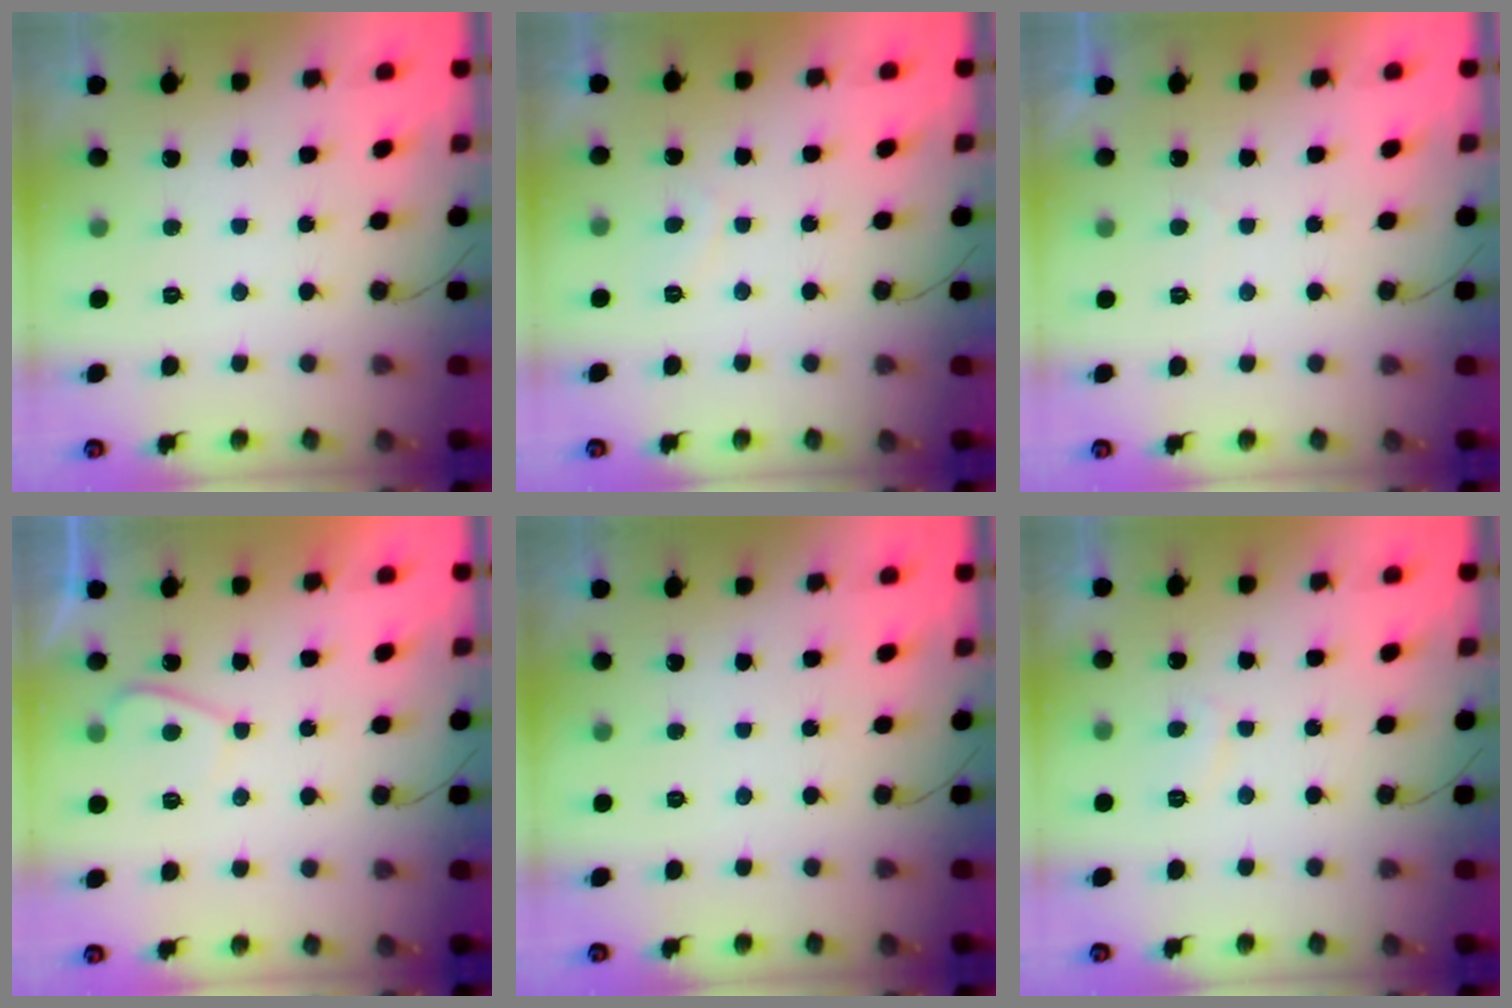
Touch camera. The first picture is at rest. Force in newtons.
{"total": 0.8, "press": 0.5, "slide": 0.6}
{"total": 0.7, "press": 0.4, "slide": 0.6}
{"total": 2.5, "press": 2.3, "slide": 0.8}
{"total": 0.0}
{"total": 2.6, "press": 2.5, "slide": 0.7}